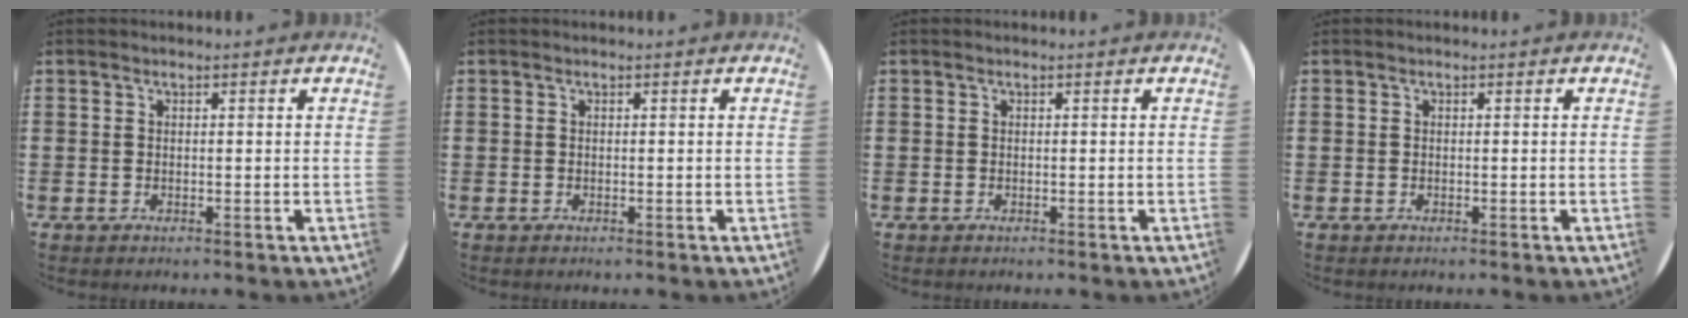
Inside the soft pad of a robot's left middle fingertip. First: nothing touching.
{"total": 0.0}
{"total": 0.0}
{"total": 0.0}